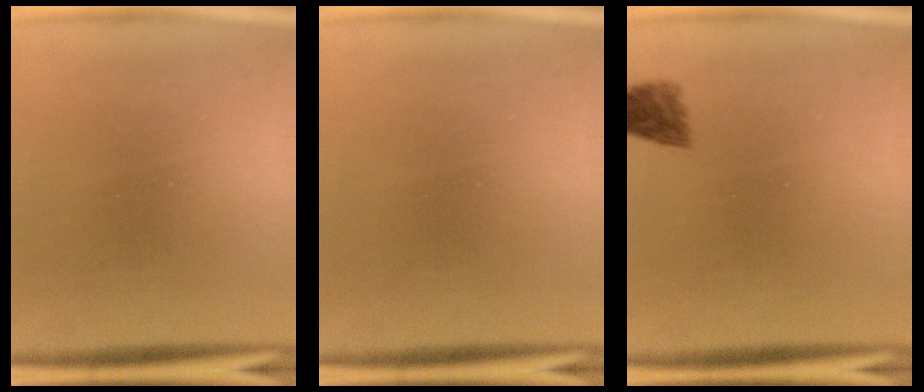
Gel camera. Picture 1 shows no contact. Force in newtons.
{"total": 0.0}
{"total": 2.0}